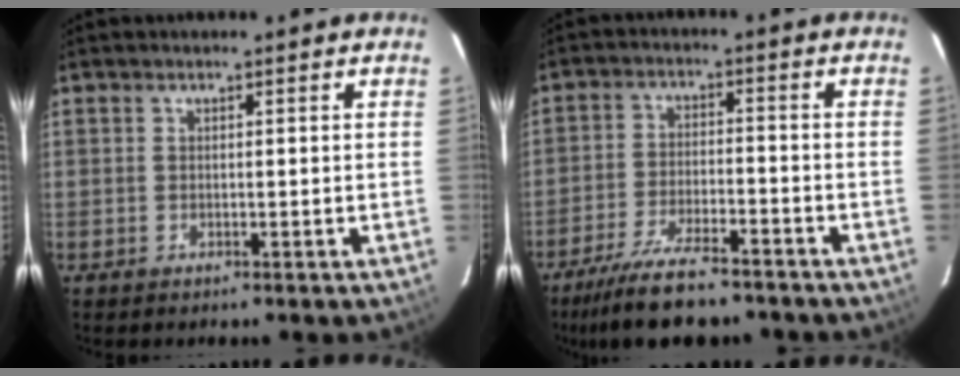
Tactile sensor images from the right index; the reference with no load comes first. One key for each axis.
{"total": 13.1, "fx": -10.8, "fy": 3.1, "fz": 6.7, "tx": -0.154, "ty": -0.018, "tz": -0.185}